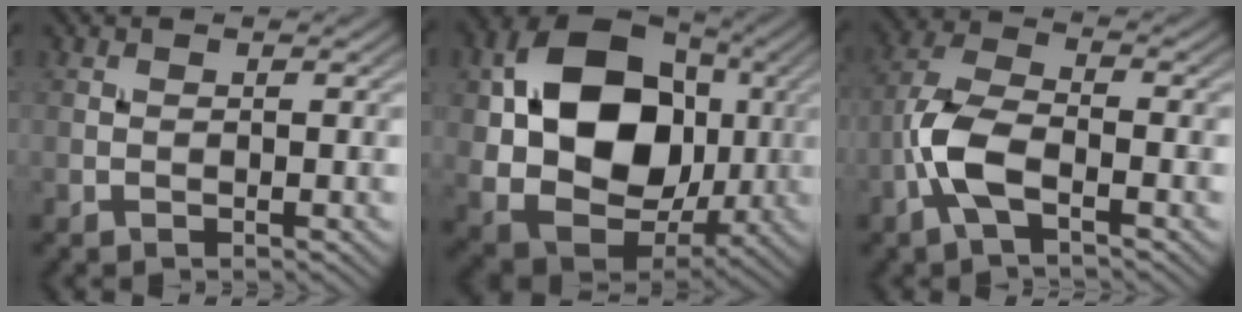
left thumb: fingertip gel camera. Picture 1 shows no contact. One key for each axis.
{"total": 17.5, "fx": 2.4, "fy": 12.9, "fz": 11.6, "tx": -0.223, "ty": -0.005, "tz": 0.052}
{"total": 6.8, "fx": -2.9, "fy": 2.7, "fz": 5.5, "tx": -0.127, "ty": 0.007, "tz": -0.072}